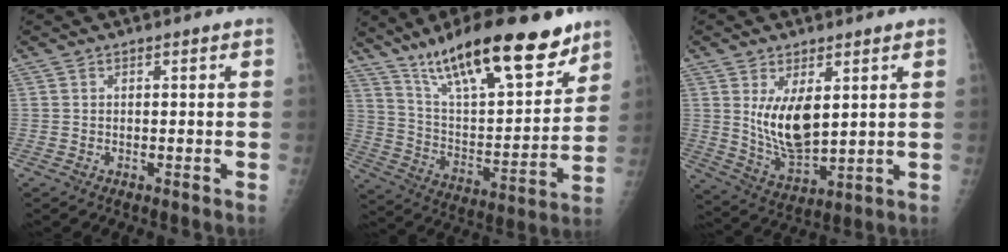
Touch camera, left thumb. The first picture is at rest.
{"total": 25.6, "force": [17.5, 7.7, 17.0], "torque": [-0.240, -0.062, 0.295]}
{"total": 10.9, "force": [2.9, 5.2, 9.1], "torque": [-0.144, -0.032, 0.070]}